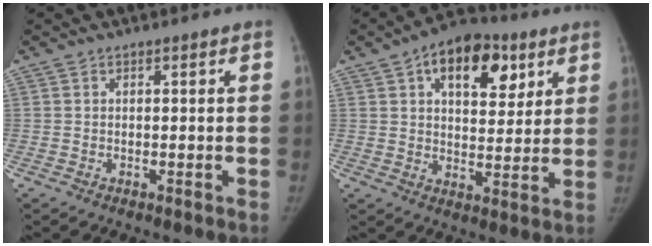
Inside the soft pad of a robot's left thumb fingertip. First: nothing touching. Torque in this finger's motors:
{"motor_torque": [0.32, 0.10, 1.17, -0.79, 0.06]}